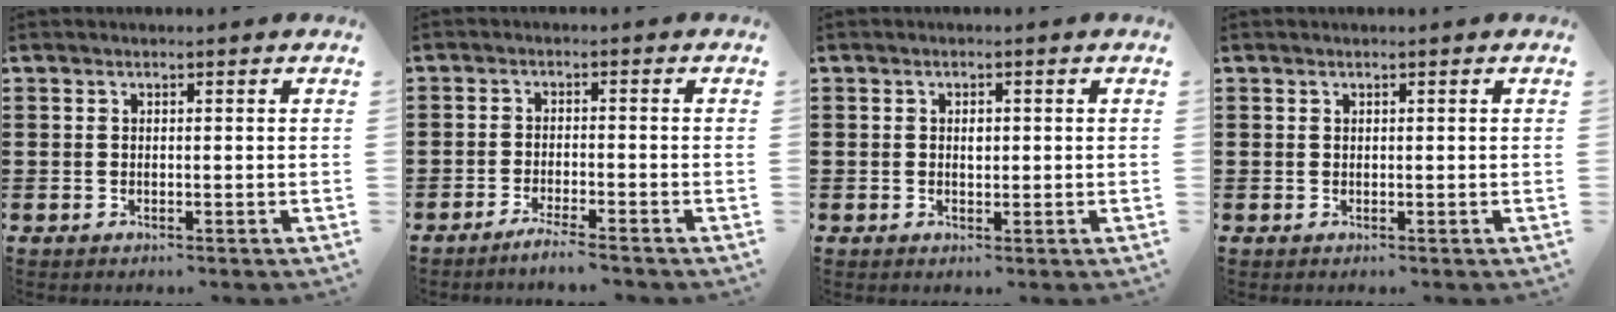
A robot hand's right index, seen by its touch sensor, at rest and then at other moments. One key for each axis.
{"total": 2.8, "fx": -2.5, "fy": -0.5, "fz": 1.1, "tx": -0.017, "ty": 0.000, "tz": -0.047}
{"total": 1.4, "fx": 0.2, "fy": 0.8, "fz": 1.1, "tx": -0.023, "ty": 0.005, "tz": 0.002}
{"total": 0.0}